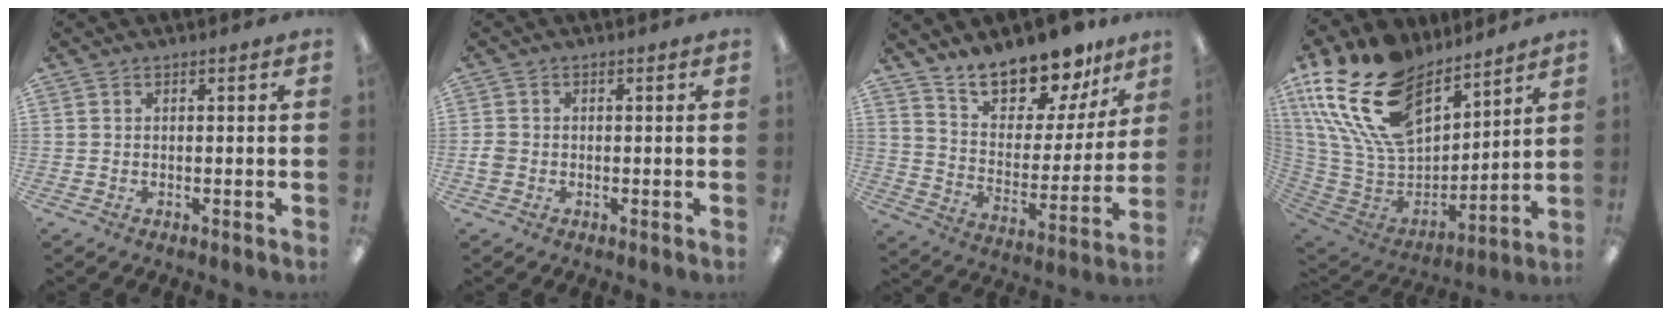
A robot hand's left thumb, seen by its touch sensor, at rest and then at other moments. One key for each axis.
{"total": 2.2, "fx": -0.6, "fy": 1.9, "fz": 1.0, "tx": -0.016, "ty": 0.004, "tz": -0.012}
{"total": 15.9, "fx": 14.1, "fy": 5.6, "fz": 4.8, "tx": -0.089, "ty": -0.112, "tz": 0.252}
{"total": 25.6, "fx": 15.4, "fy": 14.6, "fz": 14.4, "tx": -0.303, "ty": -0.085, "tz": 0.285}